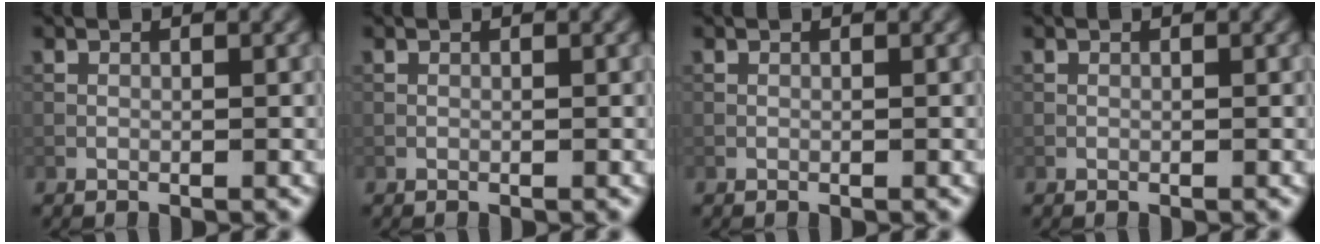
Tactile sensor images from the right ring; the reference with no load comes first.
{"total": 0.0}
{"total": 0.0}
{"total": 0.0}